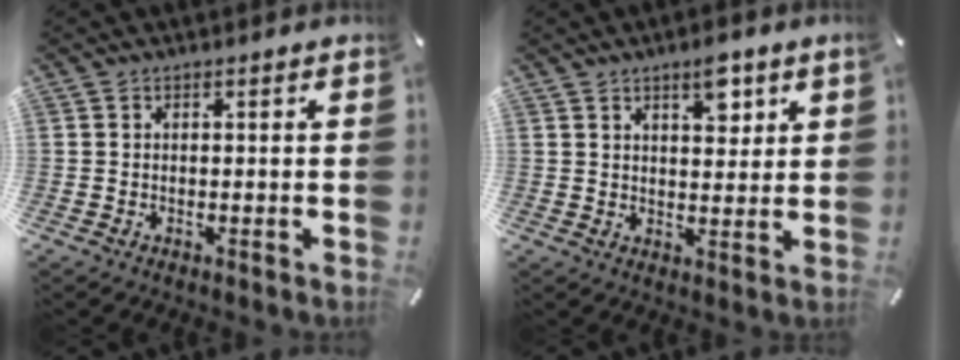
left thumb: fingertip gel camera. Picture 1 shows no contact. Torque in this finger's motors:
{"motor_torque": [1.10, 0.62, 1.16, -0.80, 0.05]}